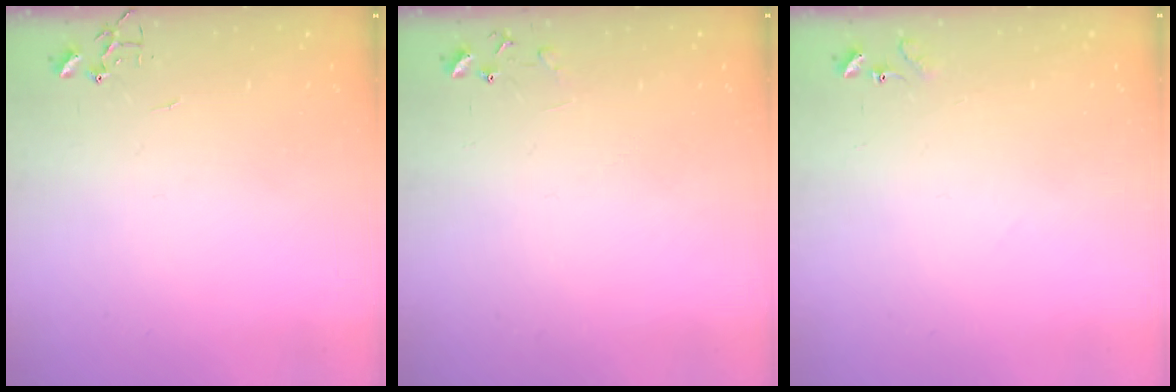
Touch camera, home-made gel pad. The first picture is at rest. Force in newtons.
{"total": 6.4, "press": 6.4, "slide": 0.4}
{"total": 7.7, "press": 7.6, "slide": 0.6}